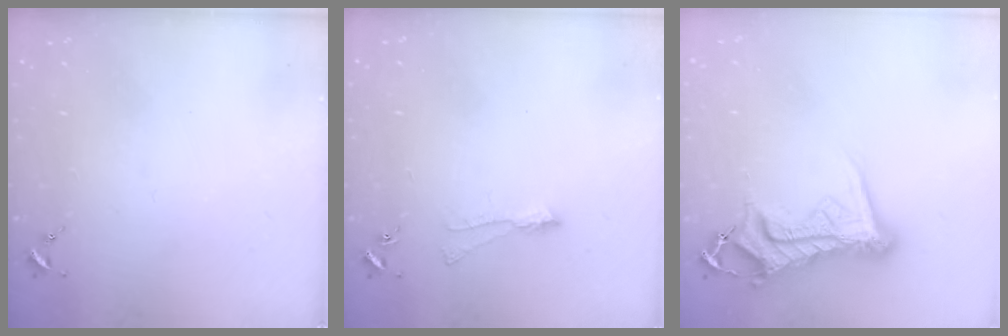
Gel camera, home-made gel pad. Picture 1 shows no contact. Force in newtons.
{"total": 6.5, "press": 6.5, "slide": 0.6}
{"total": 13.3, "press": 13.2, "slide": 1.6}